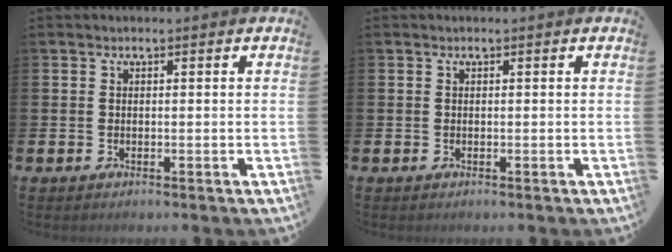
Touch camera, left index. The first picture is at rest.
{"total": 0.0}